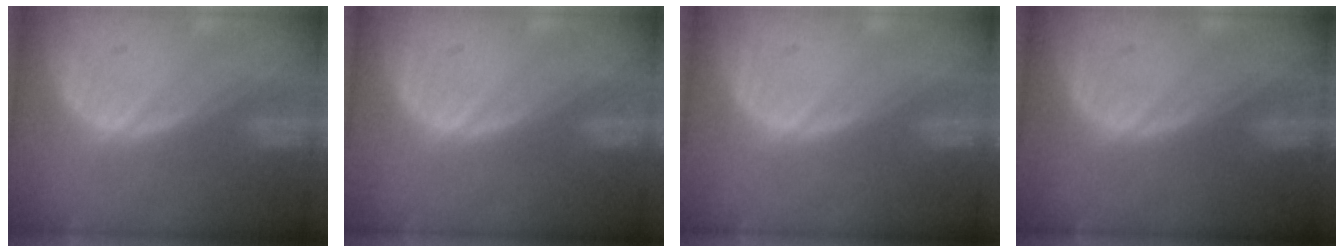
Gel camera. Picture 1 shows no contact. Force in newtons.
{"total": 0.0}
{"total": 0.0}
{"total": 0.0}